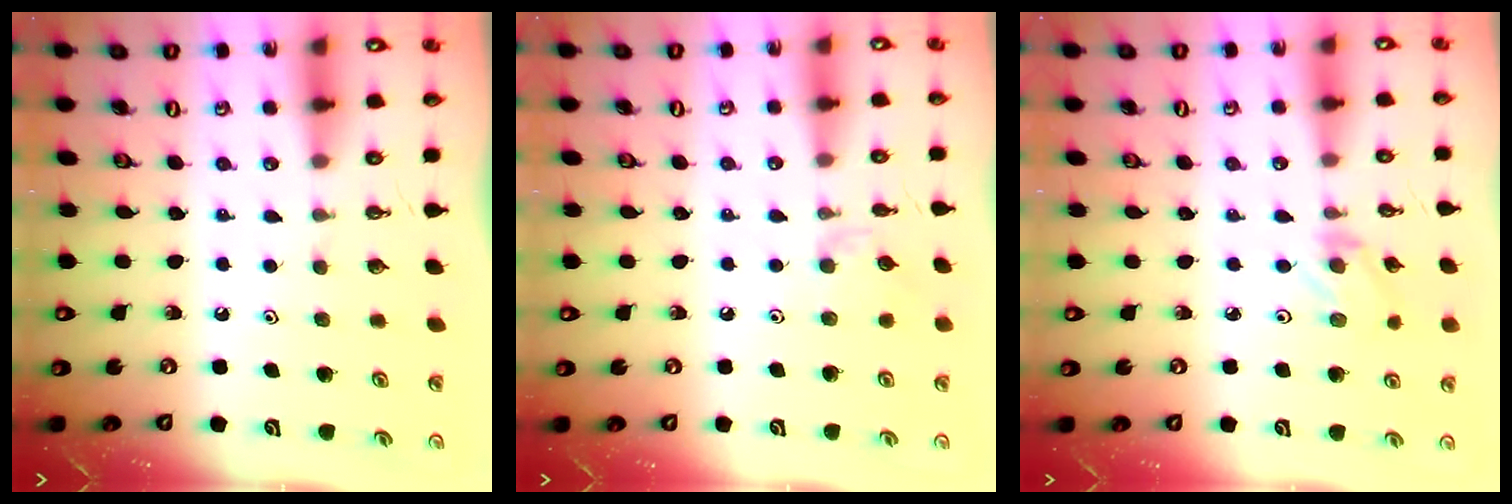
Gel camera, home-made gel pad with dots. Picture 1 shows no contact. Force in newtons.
{"total": 5.6, "press": 5.6, "slide": 0.6}
{"total": 2.1, "press": 2.0, "slide": 0.4}